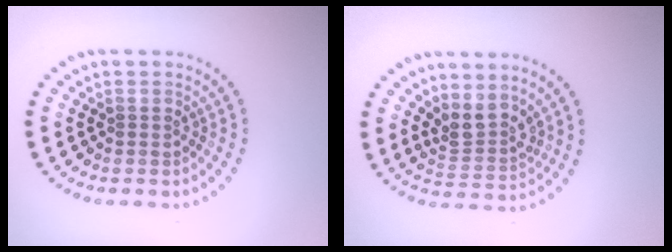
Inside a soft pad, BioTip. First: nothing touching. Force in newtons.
{"total": 2.7, "press": 2.0, "slide": 1.8}